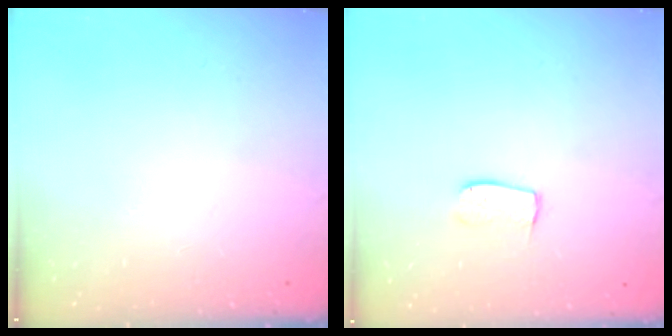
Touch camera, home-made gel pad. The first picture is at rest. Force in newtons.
{"total": 5.5, "press": 5.5, "slide": 0.4}